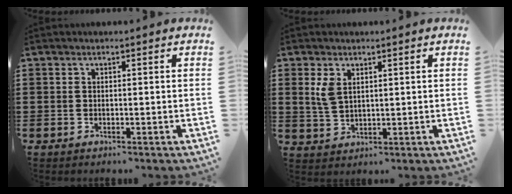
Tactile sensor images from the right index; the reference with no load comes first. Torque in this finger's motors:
{"motor_torque": [0.28, 0.18, 0.34, 0.08]}